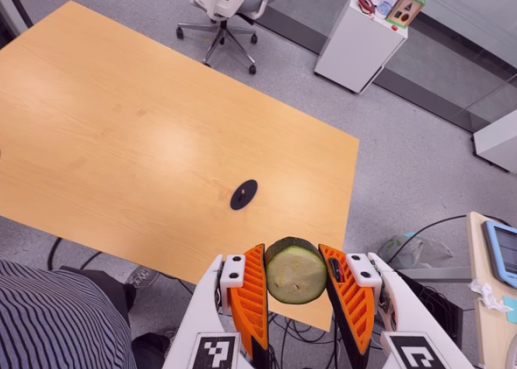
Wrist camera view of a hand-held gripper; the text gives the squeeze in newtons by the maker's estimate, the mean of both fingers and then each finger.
{"total": 11.4, "left": 12.8, "right": 9.9}